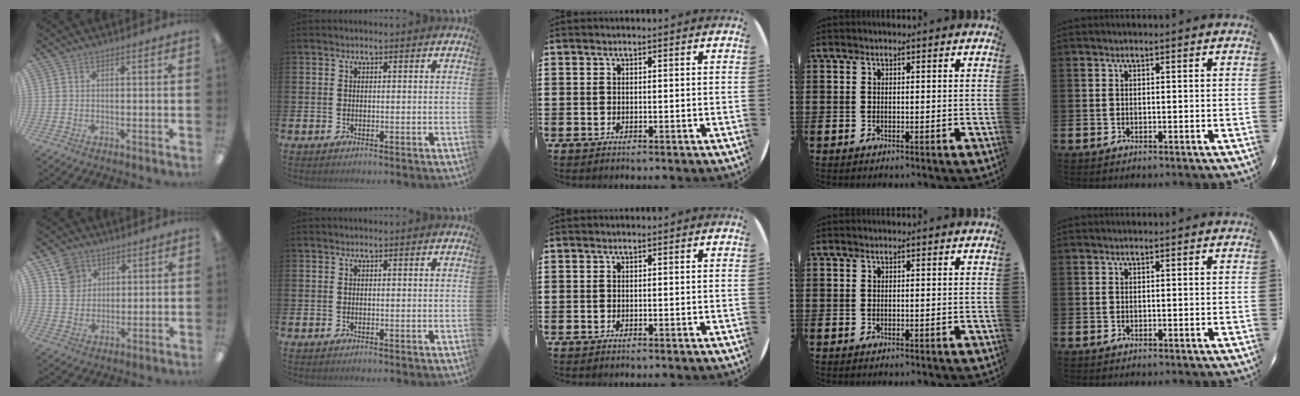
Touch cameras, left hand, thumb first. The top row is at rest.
{"thumb": {"total": 7.1, "force": [3.9, 5.8, 1.5], "torque": [-0.022, -0.006, 0.071]}}